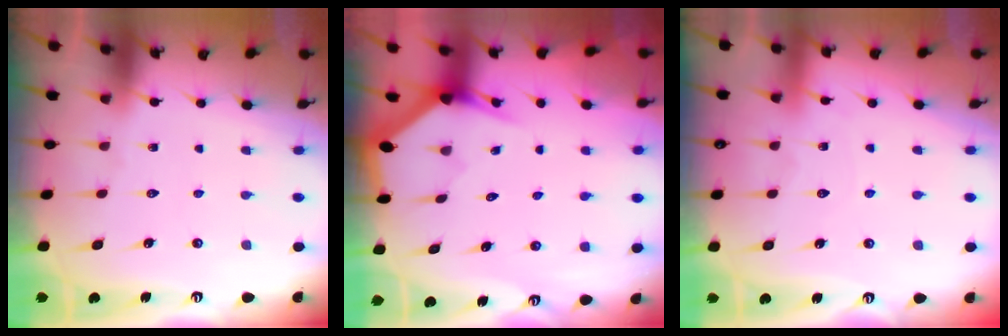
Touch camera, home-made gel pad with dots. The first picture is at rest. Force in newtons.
{"total": 3.2, "press": 3.2, "slide": 0.1}
{"total": 2.7, "press": 2.7, "slide": 0.2}